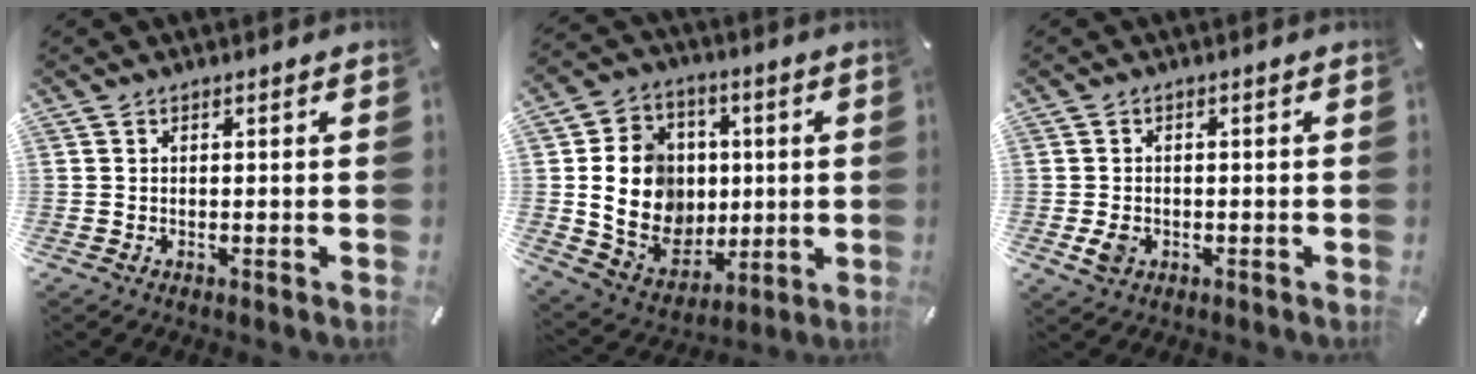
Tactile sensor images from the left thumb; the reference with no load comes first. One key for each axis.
{"total": 16.4, "fx": 1.2, "fy": 14.4, "fz": 7.6, "tx": -0.148, "ty": -0.003, "tz": 0.037}
{"total": 3.1, "fx": -0.8, "fy": 2.4, "fz": 1.8, "tx": -0.044, "ty": -0.002, "tz": -0.017}